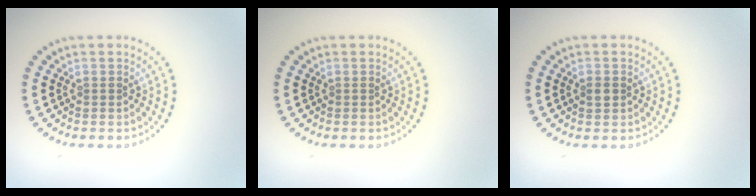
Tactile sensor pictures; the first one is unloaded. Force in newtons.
{"total": 0.0}
{"total": 1.2, "press": 1.2, "slide": 0.1}